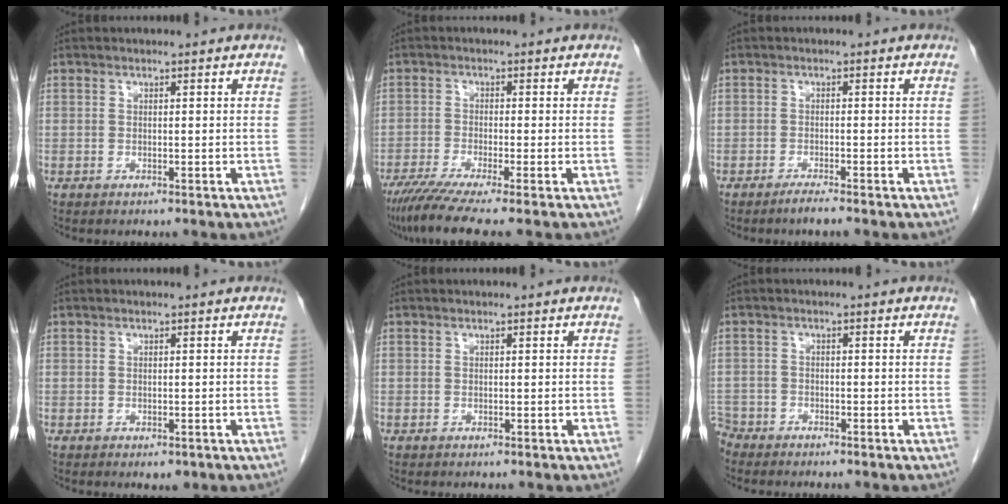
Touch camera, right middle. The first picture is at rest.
{"total": 7.9, "force": [-6.0, -0.8, 5.0], "torque": [-0.077, -0.023, -0.101]}
{"total": 1.9, "force": [-1.6, -0.3, 1.1], "torque": [-0.026, -0.004, -0.031]}
{"total": 1.5, "force": [-0.8, 0.8, 0.9], "torque": [-0.009, 0.000, -0.003]}
{"total": 0.0}
{"total": 3.8, "force": [-3.5, 1.4, 0.1], "torque": [-0.003, -0.004, -0.070]}